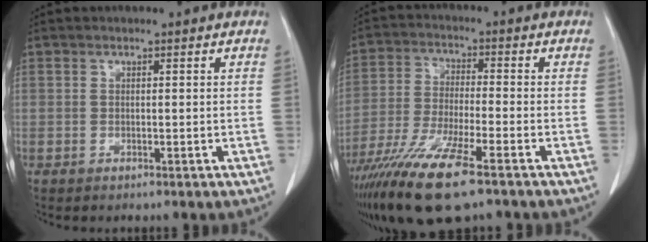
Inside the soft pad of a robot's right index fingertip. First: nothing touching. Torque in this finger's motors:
{"motor_torque": [1.28, -0.86, 0.94, 0.21]}